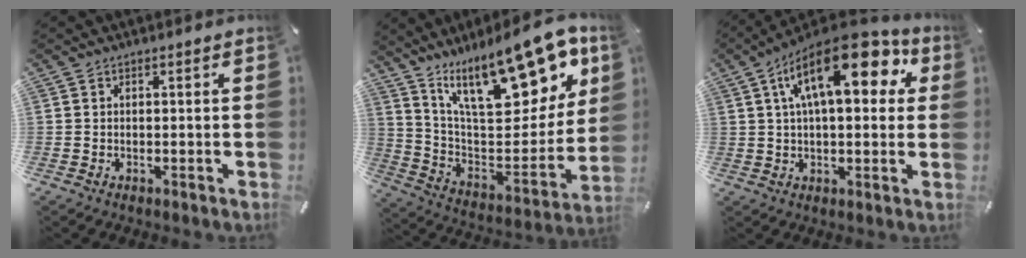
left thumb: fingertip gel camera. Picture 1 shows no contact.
{"total": 24.8, "force": [15.8, 10.0, 16.2], "torque": [-0.236, -0.099, 0.267]}
{"total": 19.0, "force": [7.2, 8.7, 15.2], "torque": [-0.242, -0.017, 0.115]}